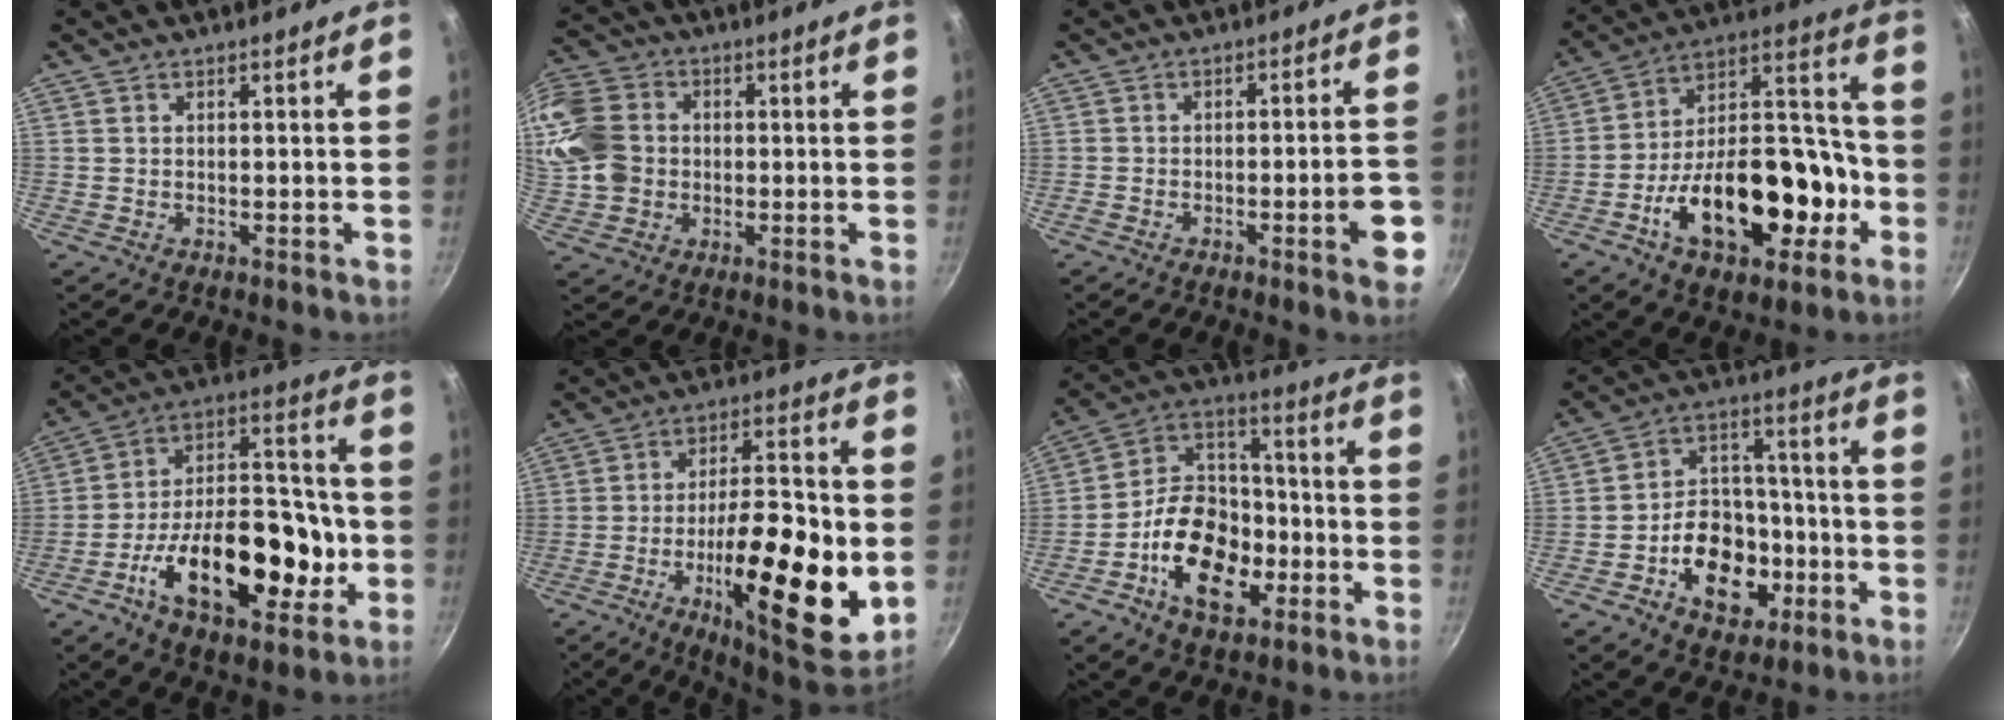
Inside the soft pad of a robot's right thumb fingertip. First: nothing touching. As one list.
[{"total": 21.0, "force": [1.1, 17.8, 11.0], "torque": [-0.278, 0.039, 0.018]}, {"total": 7.2, "force": [-3.0, 1.6, 6.3], "torque": [-0.071, 0.025, -0.037]}, {"total": 26.1, "force": [-9.2, 14.7, 19.5], "torque": [-0.264, 0.073, -0.140]}, {"total": 25.8, "force": [-7.7, 14.1, 20.1], "torque": [-0.276, 0.052, -0.120]}, {"total": 25.1, "force": [-5.5, 8.6, 23.0], "torque": [-0.321, 0.007, -0.082]}, {"total": 18.1, "force": [-6.6, 11.9, 11.9], "torque": [-0.165, 0.052, -0.124]}, {"total": 16.1, "force": [-5.6, 11.7, 9.5], "torque": [-0.111, 0.053, -0.084]}]